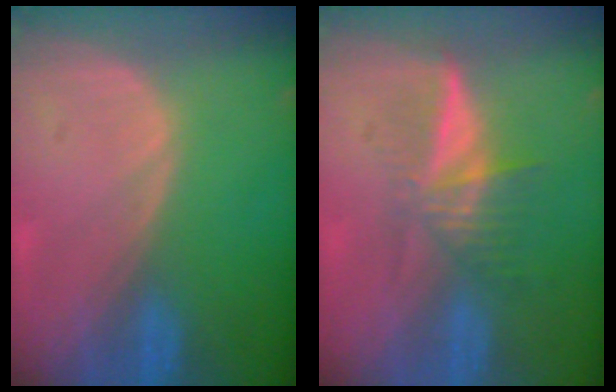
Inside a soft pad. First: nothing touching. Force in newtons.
{"total": 6.1, "press": 5.3, "slide": 3.0}